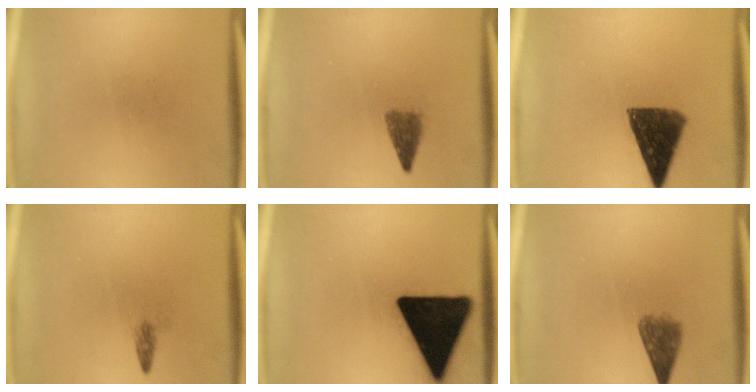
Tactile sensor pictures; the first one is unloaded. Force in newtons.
{"total": 2.8}
{"total": 11.0}
{"total": 1.1}
{"total": 19.8}
{"total": 4.1}